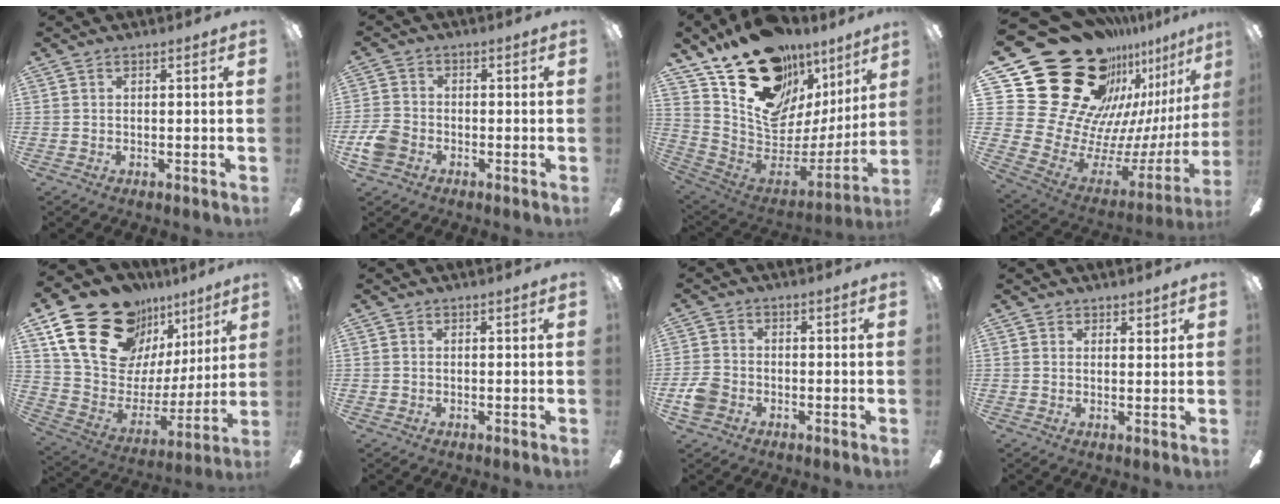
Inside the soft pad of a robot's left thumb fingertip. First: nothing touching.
{"total": 6.0, "force": [-2.8, 4.5, 2.9], "torque": [-0.061, 0.021, -0.051]}
{"total": 23.0, "force": [15.3, 13.0, 11.2], "torque": [-0.170, -0.106, 0.294]}
{"total": 34.7, "force": [19.7, 21.3, 19.0], "torque": [-0.287, -0.190, 0.429]}
{"total": 25.3, "force": [16.1, 15.0, 12.5], "torque": [-0.221, -0.090, 0.310]}
{"total": 0.6, "force": [0.1, 0.6, 0.0], "torque": [0.001, 0.005, 0.000]}
{"total": 5.2, "force": [-2.5, 3.9, 2.4], "torque": [-0.046, 0.019, -0.045]}
{"total": 2.2, "force": [1.8, 1.2, 0.3], "torque": [0.008, -0.008, 0.032]}